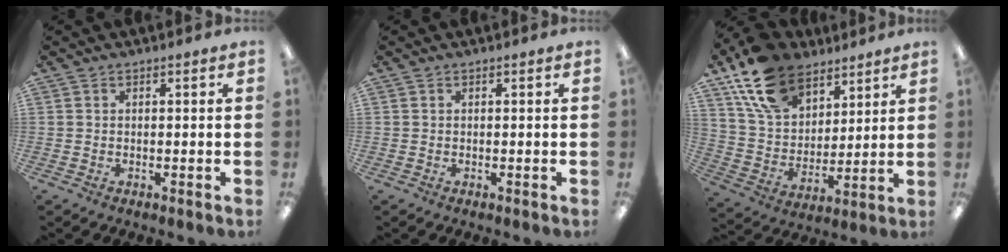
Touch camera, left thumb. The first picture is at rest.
{"total": 0.0}
{"total": 17.4, "force": [11.6, 10.6, 7.5], "torque": [-0.157, -0.049, 0.222]}